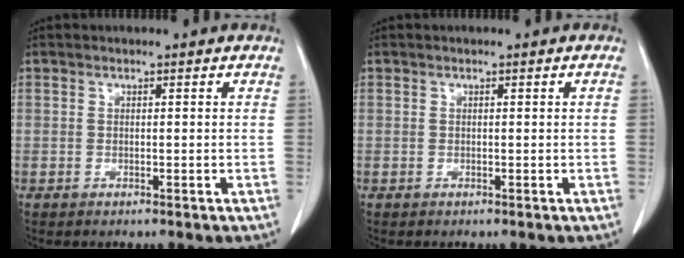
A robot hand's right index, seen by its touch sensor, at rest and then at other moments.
{"total": 0.0}